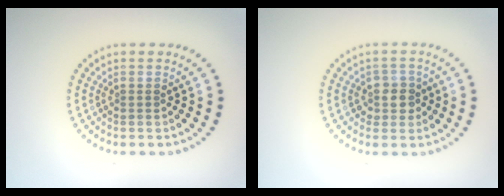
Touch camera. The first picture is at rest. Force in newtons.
{"total": 2.2, "press": 1.9, "slide": 1.0}